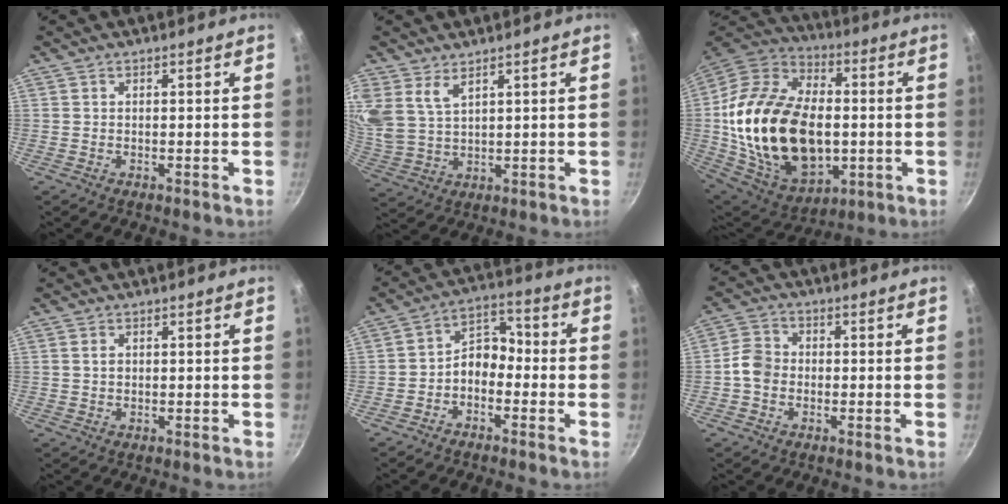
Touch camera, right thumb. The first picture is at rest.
{"total": 6.3, "force": [4.0, 3.2, 3.6], "torque": [-0.069, -0.025, 0.090]}
{"total": 30.8, "force": [-1.2, 19.9, 23.5], "torque": [-0.416, 0.010, -0.013]}
{"total": 1.4, "force": [0.4, 1.0, 0.9], "torque": [-0.014, 0.003, 0.007]}
{"total": 6.7, "force": [-2.4, 4.8, 4.1], "torque": [-0.040, 0.049, -0.055]}
{"total": 5.0, "force": [-1.1, 4.1, 2.5], "torque": [-0.033, 0.017, -0.033]}